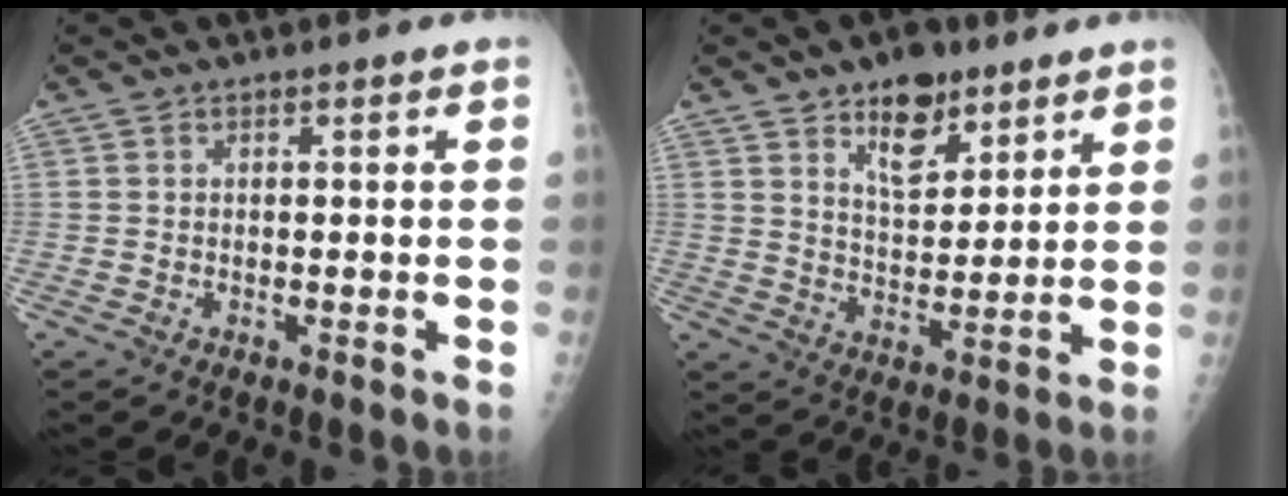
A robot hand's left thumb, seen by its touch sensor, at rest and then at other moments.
{"total": 10.0, "force": [6.3, 5.0, 5.9], "torque": [-0.067, -0.041, 0.107]}